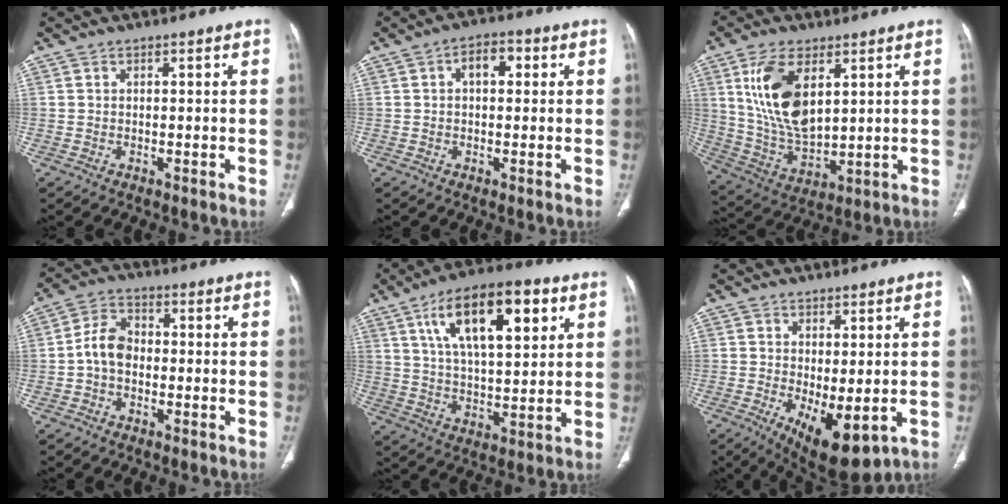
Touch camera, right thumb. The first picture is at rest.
{"total": 4.7, "force": [1.0, 2.8, 3.6], "torque": [-0.047, 0.015, 0.011]}
{"total": 15.1, "force": [5.3, 7.6, 11.9], "torque": [-0.227, -0.024, 0.114]}
{"total": 6.3, "force": [-0.9, 4.5, 4.3], "torque": [-0.068, 0.021, -0.028]}
{"total": 18.2, "force": [7.8, 7.5, 14.7], "torque": [-0.216, -0.015, 0.130]}
{"total": 9.9, "force": [-2.5, 4.2, 8.6], "torque": [-0.126, -0.018, -0.021]}